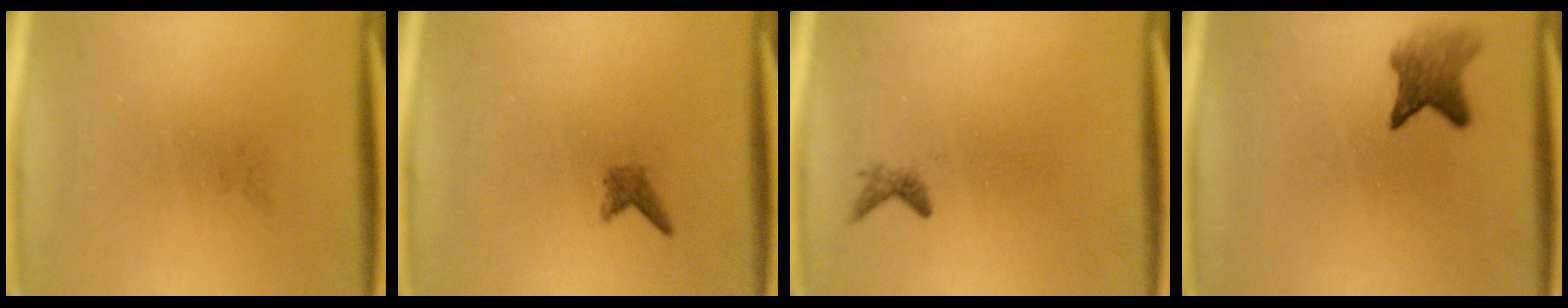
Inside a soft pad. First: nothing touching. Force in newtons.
{"total": 1.2}
{"total": 0.9}
{"total": 3.9}